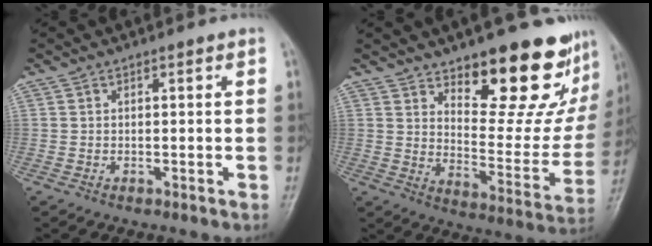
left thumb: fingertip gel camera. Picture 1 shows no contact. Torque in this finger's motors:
{"motor_torque": [0.60, 0.46, 0.20, -0.89, 0.15]}